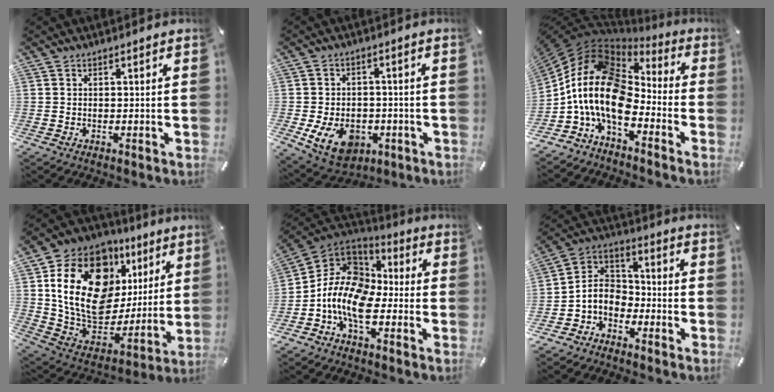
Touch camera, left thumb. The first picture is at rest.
{"total": 11.2, "force": [-3.9, 8.0, 6.8], "torque": [-0.134, 0.013, -0.068]}
{"total": 15.1, "force": [-4.6, 9.3, 11.0], "torque": [-0.257, -0.003, -0.092]}
{"total": 22.7, "force": [8.1, 16.0, 13.9], "torque": [-0.270, -0.053, 0.147]}
{"total": 12.3, "force": [-6.5, 7.4, 7.4], "torque": [-0.174, 0.012, -0.128]}
{"total": 7.4, "force": [-4.2, 5.5, 2.6], "torque": [-0.071, 0.018, -0.086]}